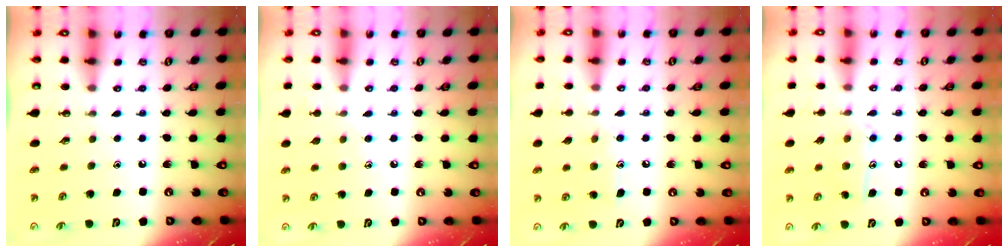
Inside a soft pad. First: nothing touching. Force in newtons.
{"total": 5.0, "press": 4.9, "slide": 0.5}
{"total": 8.4, "press": 8.4, "slide": 0.5}
{"total": 10.3, "press": 10.3, "slide": 0.5}